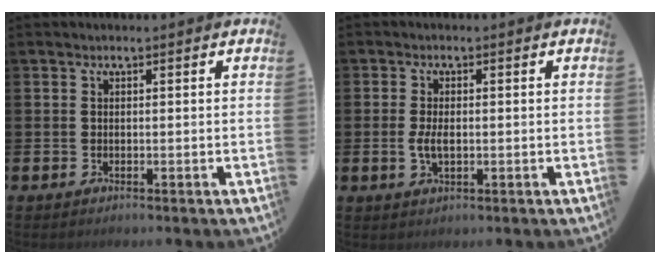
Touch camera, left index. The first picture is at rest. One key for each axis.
{"total": 2.8, "fx": -0.2, "fy": 1.4, "fz": 2.4, "tx": -0.047, "ty": 0.005, "tz": -0.005}